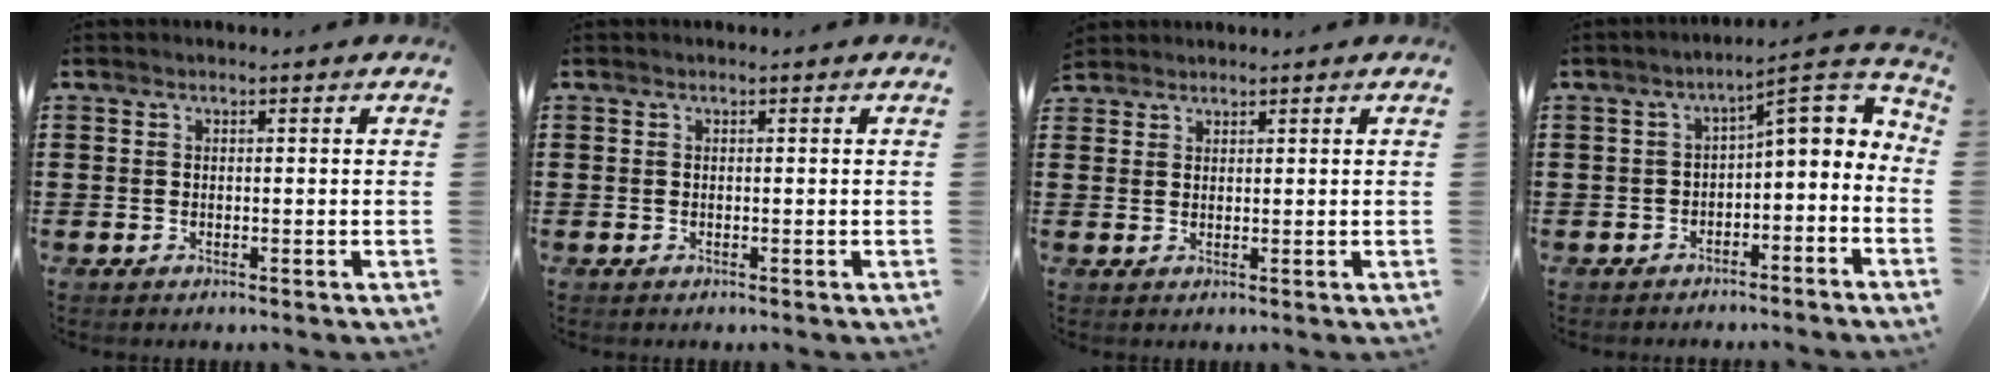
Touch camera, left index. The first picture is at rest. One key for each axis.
{"total": 0.0}
{"total": 1.7, "fx": 1.6, "fy": 0.5, "fz": -0.1, "tx": -0.002, "ty": 0.002, "tz": 0.033}
{"total": 5.0, "fx": -1.5, "fy": 2.0, "fz": 4.3, "tx": -0.061, "ty": -0.005, "tz": -0.043}